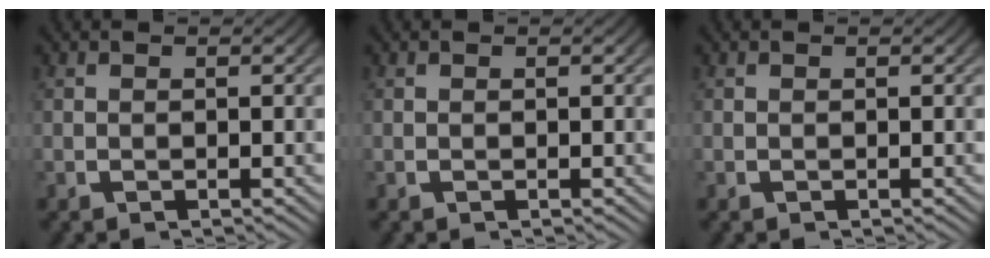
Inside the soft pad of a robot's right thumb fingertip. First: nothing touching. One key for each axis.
{"total": 0.0}
{"total": 0.0}